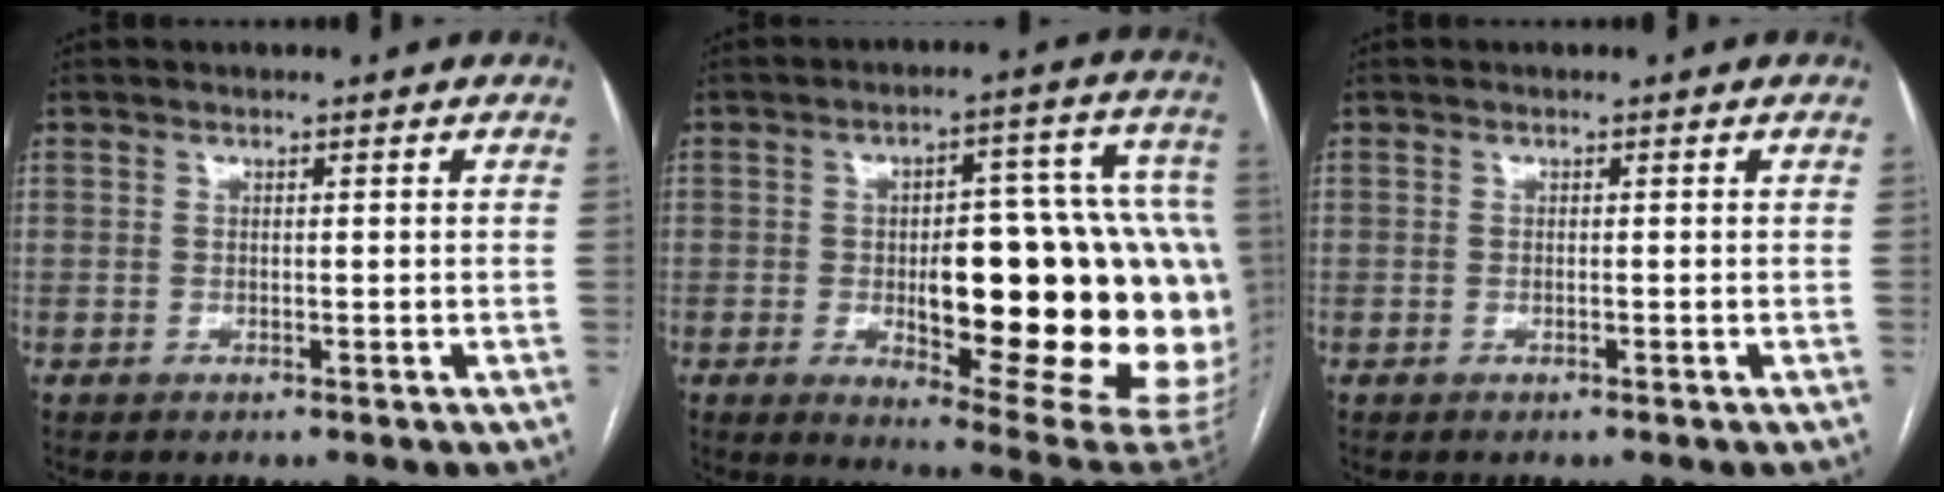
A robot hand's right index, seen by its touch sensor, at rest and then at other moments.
{"total": 27.5, "force": [-2.2, 7.1, 26.5], "torque": [-0.257, 0.029, -0.006]}
{"total": 0.0}